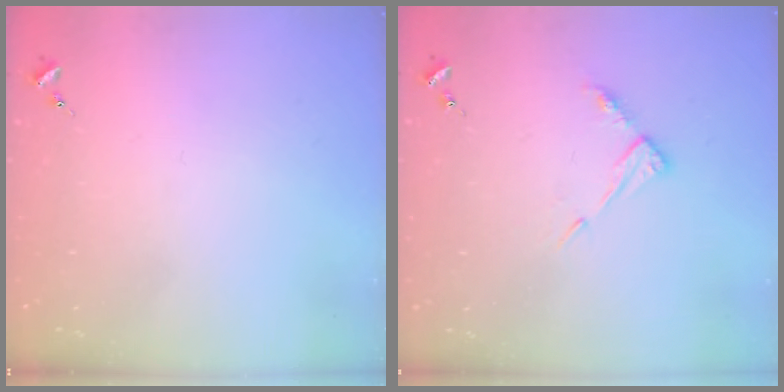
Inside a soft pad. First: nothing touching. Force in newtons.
{"total": 7.4, "press": 7.4, "slide": 0.6}